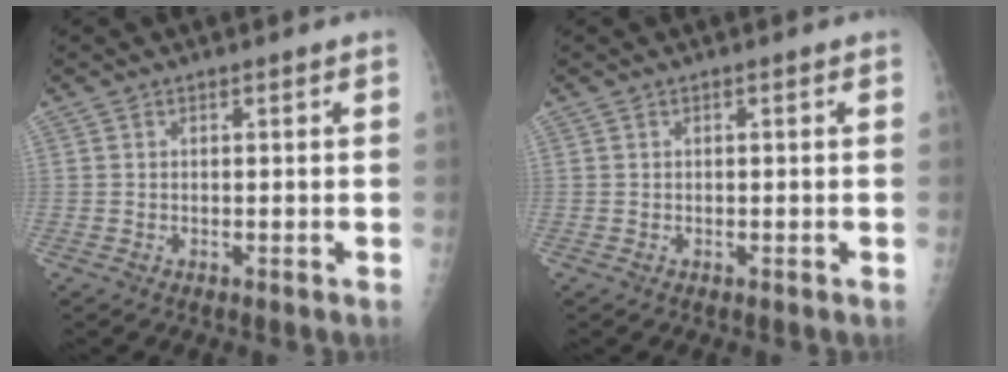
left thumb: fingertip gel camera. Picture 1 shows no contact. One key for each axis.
{"total": 0.0}